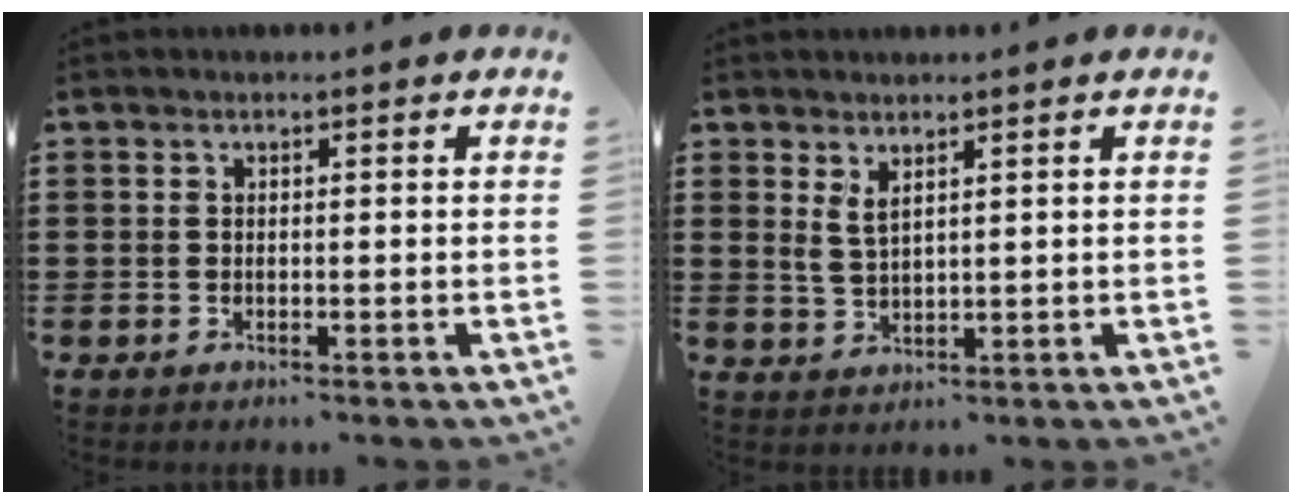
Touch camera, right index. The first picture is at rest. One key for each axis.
{"total": 2.6, "fx": 1.8, "fy": 0.8, "fz": 1.7, "tx": -0.037, "ty": 0.003, "tz": 0.033}